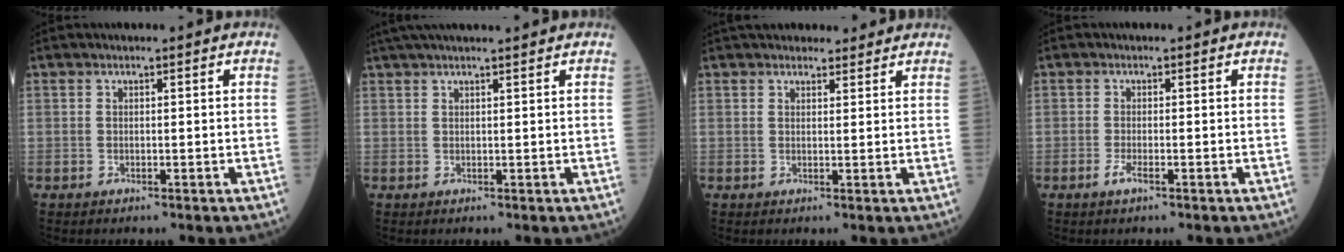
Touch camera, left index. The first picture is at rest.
{"total": 8.2, "force": [7.1, 0.2, 4.1], "torque": [-0.063, 0.035, 0.104]}
{"total": 7.7, "force": [6.9, 2.7, 2.2], "torque": [-0.018, 0.025, 0.090]}
{"total": 1.3, "force": [-0.7, 0.1, 1.1], "torque": [-0.029, -0.004, -0.015]}